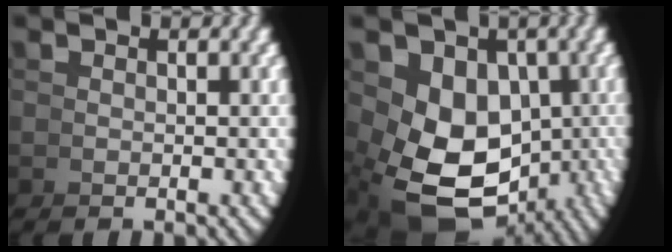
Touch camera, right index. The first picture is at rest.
{"total": 12.1, "force": [-3.3, 9.1, 7.2], "torque": [-0.164, -0.071, -0.019]}